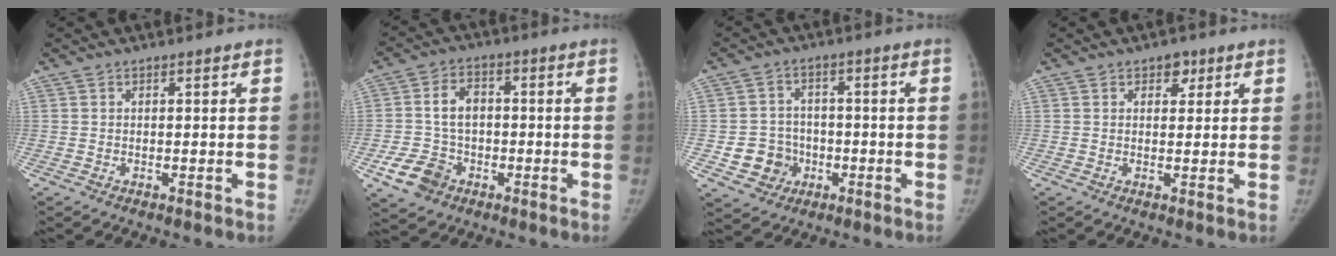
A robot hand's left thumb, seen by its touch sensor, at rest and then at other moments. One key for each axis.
{"total": 9.8, "fx": -3.6, "fy": 8.0, "fz": 4.5, "tx": -0.065, "ty": 0.021, "tz": -0.063}
{"total": 7.5, "fx": -2.1, "fy": 7.0, "fz": 2.0, "tx": 0.000, "ty": 0.018, "tz": -0.030}
{"total": 2.8, "fx": 1.5, "fy": 1.9, "fz": 1.4, "tx": 0.005, "ty": -0.004, "tz": 0.016}